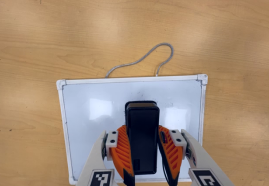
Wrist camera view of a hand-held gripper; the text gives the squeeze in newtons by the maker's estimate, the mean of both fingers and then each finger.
{"total": 8.3, "left": 7.2, "right": 9.3}